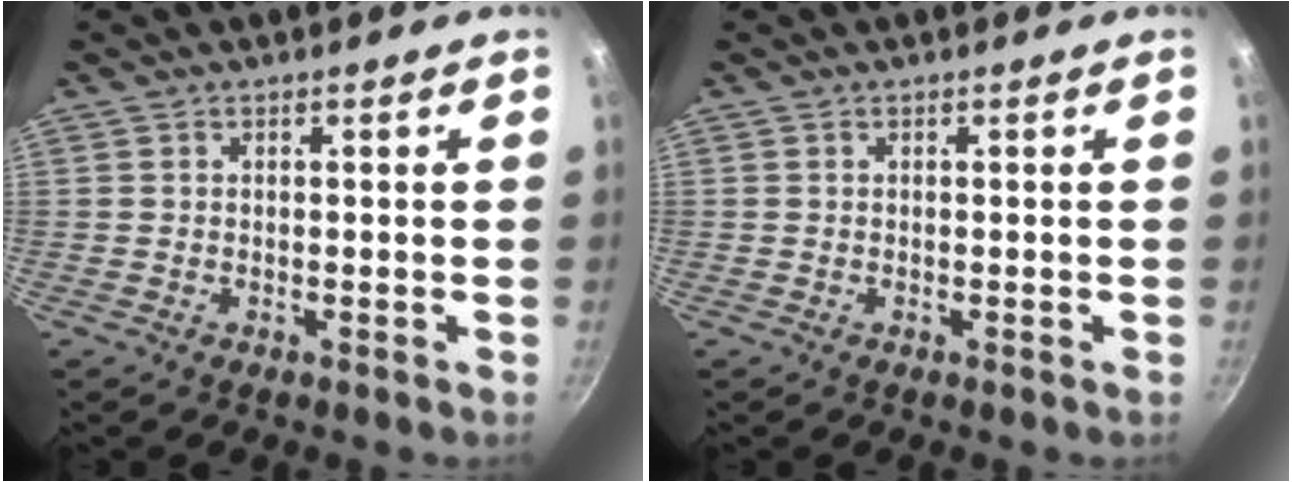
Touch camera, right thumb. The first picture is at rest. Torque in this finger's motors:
{"motor_torque": [0.01, 0.01, 0.00, 0.00, 0.04]}